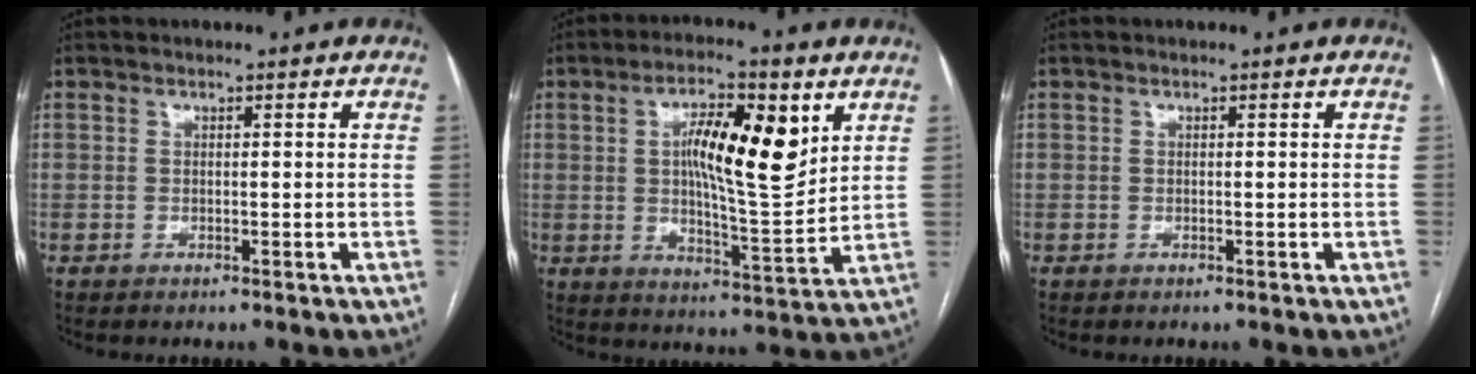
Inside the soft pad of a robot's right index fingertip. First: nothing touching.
{"total": 12.5, "force": [3.9, 2.9, 11.5], "torque": [-0.191, 0.006, 0.064]}
{"total": 0.0}